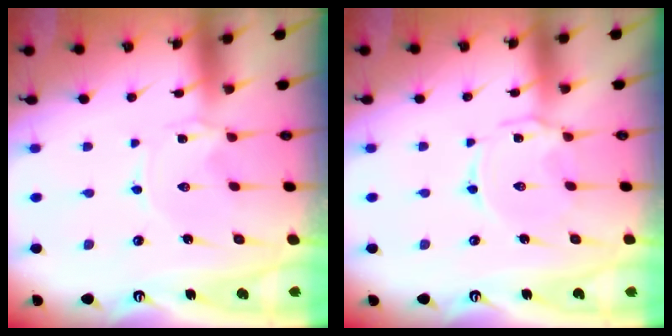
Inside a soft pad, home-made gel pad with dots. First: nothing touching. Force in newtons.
{"total": 2.9, "press": 2.9, "slide": 0.4}